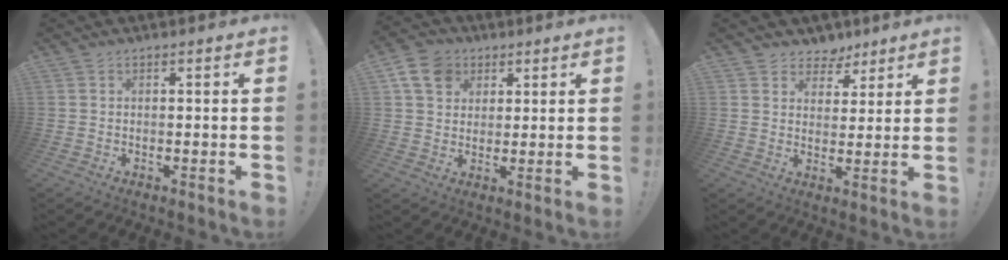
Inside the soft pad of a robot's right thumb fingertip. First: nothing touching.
{"total": 10.1, "force": [4.4, 8.1, 4.2], "torque": [-0.068, -0.008, 0.091]}
{"total": 6.0, "force": [3.9, 4.5, 0.5], "torque": [0.006, -0.034, 0.075]}